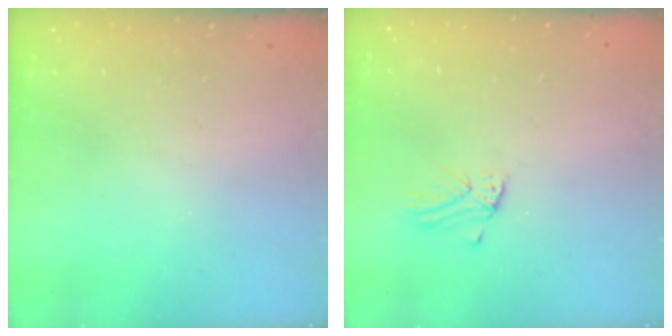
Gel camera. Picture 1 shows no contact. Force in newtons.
{"total": 2.8, "press": 2.7, "slide": 0.3}